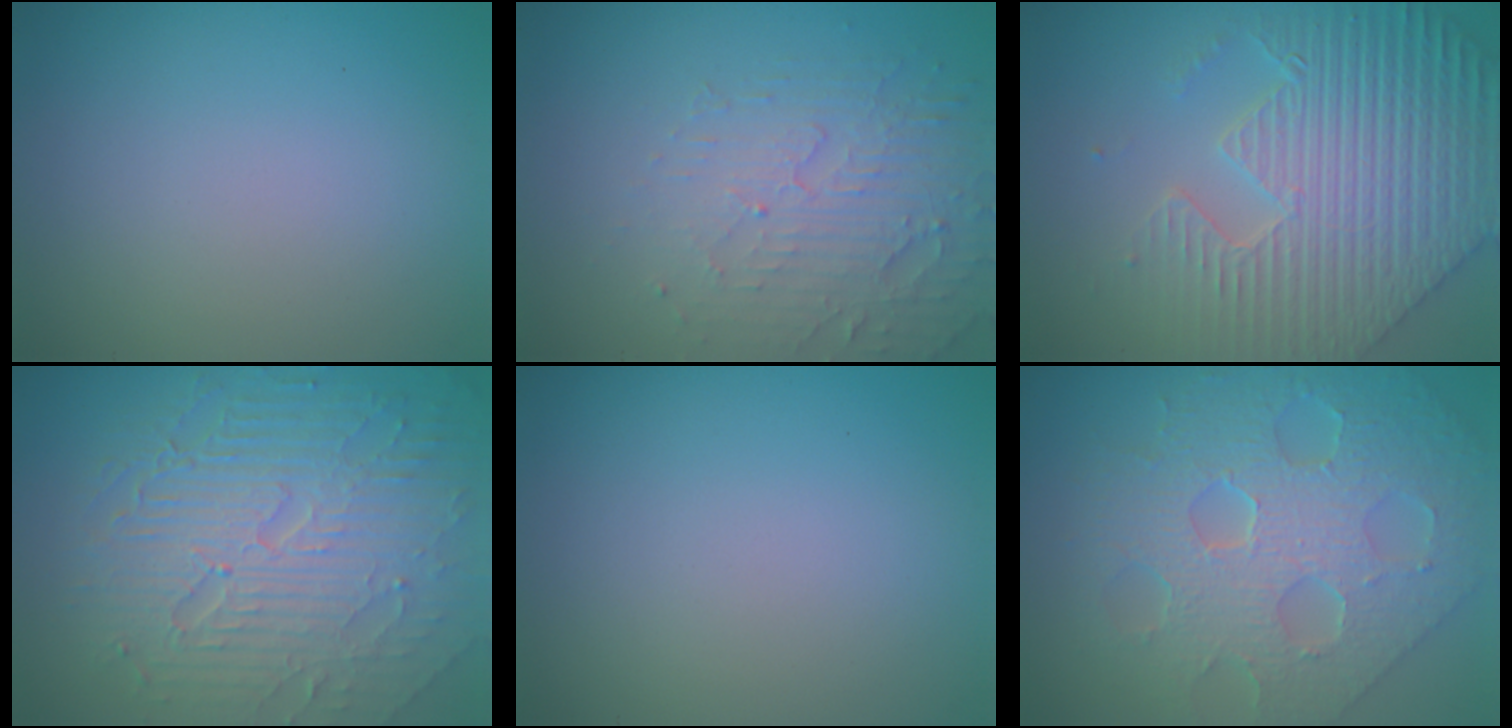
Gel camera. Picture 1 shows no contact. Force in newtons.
{"total": 5.0, "press": 3.3, "slide": 3.7}
{"total": 8.2, "press": 6.4, "slide": 5.1}
{"total": 9.6, "press": 6.3, "slide": 7.3}
{"total": 0.0}
{"total": 9.0, "press": 6.5, "slide": 6.3}